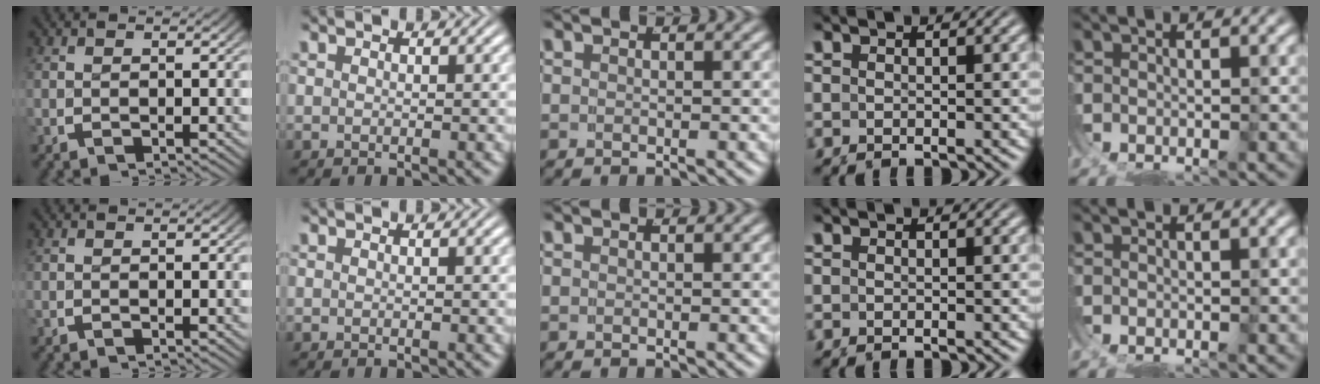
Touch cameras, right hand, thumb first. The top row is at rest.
{}